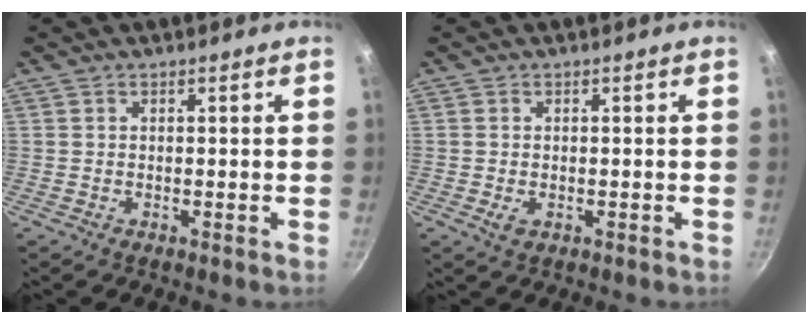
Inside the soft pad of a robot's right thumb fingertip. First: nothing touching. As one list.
[{"total": 2.0, "force": [-0.5, 1.4, 1.3], "torque": [-0.022, -0.004, -0.007]}]